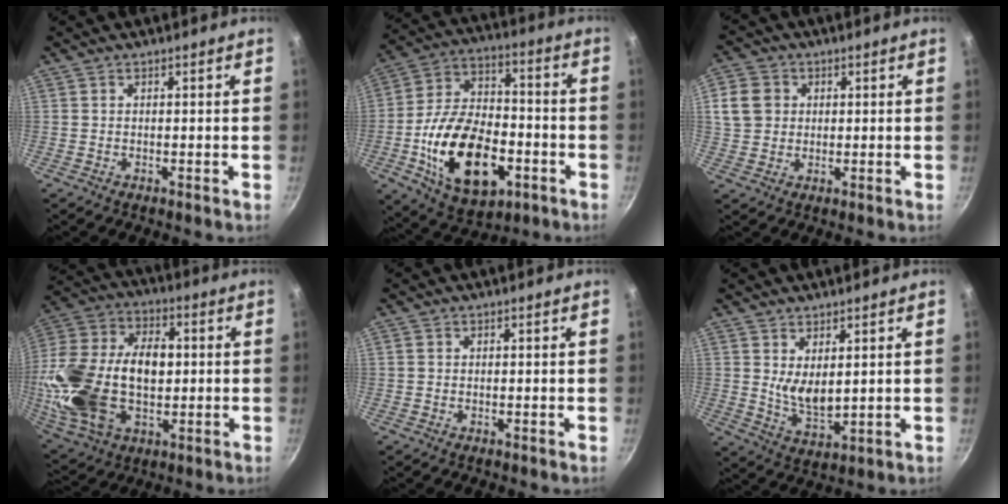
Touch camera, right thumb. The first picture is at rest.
{"total": 22.0, "force": [-6.7, 13.1, 16.4], "torque": [-0.269, 0.035, -0.106]}
{"total": 7.8, "force": [1.6, 6.8, 3.5], "torque": [-0.042, 0.000, 0.022]}
{"total": 26.4, "force": [-0.8, 16.9, 20.2], "torque": [-0.390, 0.025, -0.009]}
{"total": 0.6, "force": [0.1, 0.6, 0.2], "torque": [-0.002, 0.003, 0.000]}
{"total": 6.0, "force": [2.1, 2.9, 4.8], "torque": [-0.071, -0.032, 0.049]}